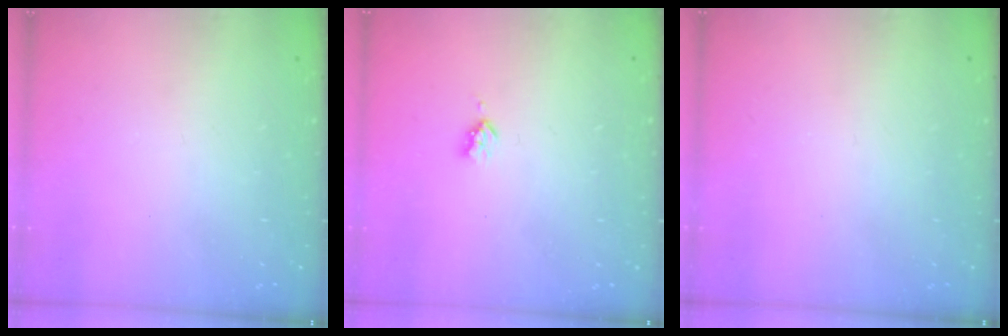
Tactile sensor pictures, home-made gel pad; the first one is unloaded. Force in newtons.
{"total": 2.9, "press": 2.9, "slide": 0.5}
{"total": 0.0}